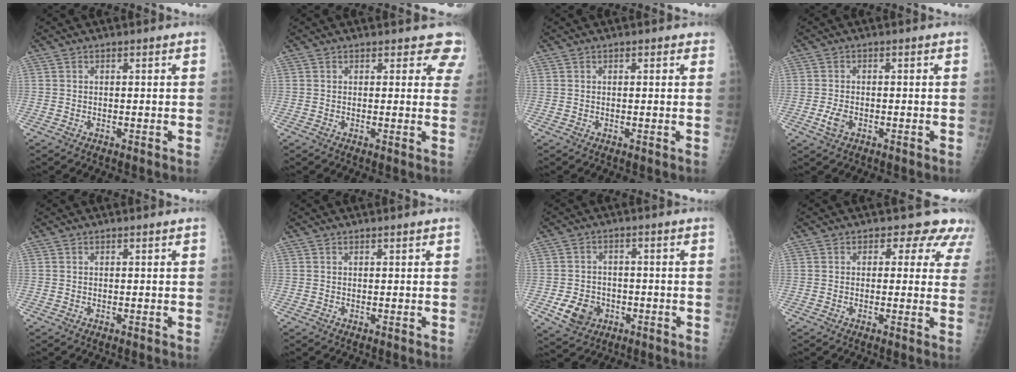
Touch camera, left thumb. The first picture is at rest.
{"total": 4.9, "force": [4.3, 2.3, 0.3], "torque": [0.042, -0.018, 0.021]}
{"total": 0.8, "force": [0.5, 0.5, 0.4], "torque": [0.000, -0.001, 0.003]}
{"total": 2.7, "force": [-1.2, 1.6, 1.9], "torque": [-0.038, 0.003, -0.020]}
{"total": 0.0}
{"total": 0.0}
{"total": 7.0, "force": [-2.7, 5.6, 3.2], "torque": [-0.037, 0.013, -0.038]}
{"total": 6.8, "force": [4.7, 4.4, 2.2], "torque": [0.023, -0.013, 0.033]}